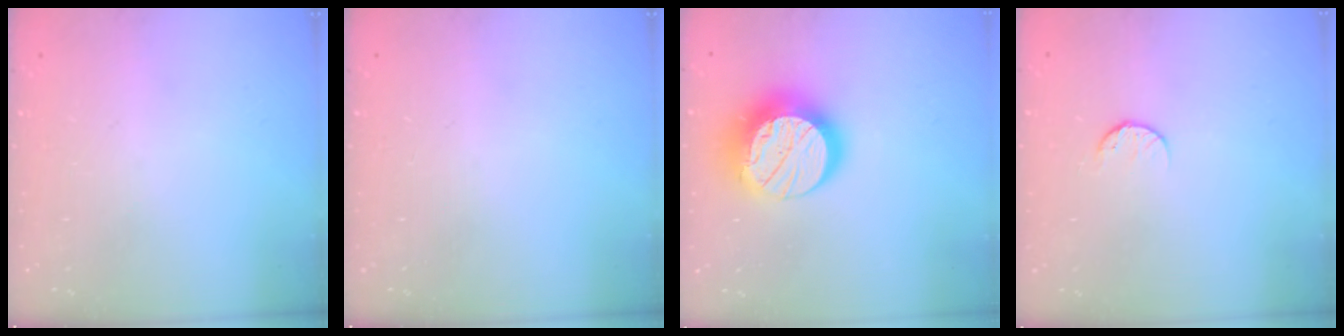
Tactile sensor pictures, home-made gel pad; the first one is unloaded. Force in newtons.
{"total": 0.0}
{"total": 17.9, "press": 17.8, "slide": 1.4}
{"total": 6.5, "press": 6.4, "slide": 0.7}